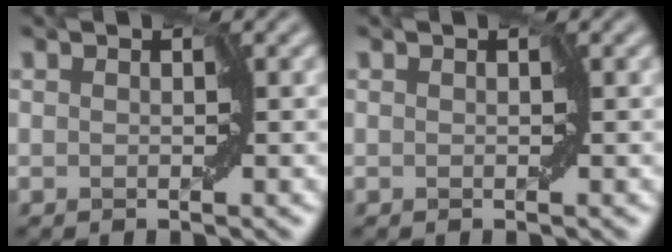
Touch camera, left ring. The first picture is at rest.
{"total": 0.0}